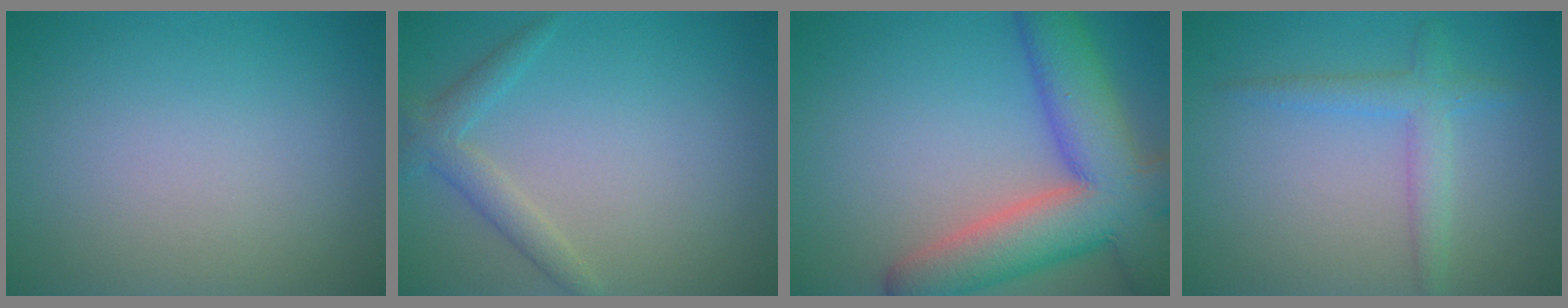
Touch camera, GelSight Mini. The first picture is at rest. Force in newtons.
{"total": 2.2, "press": 2.2, "slide": 0.1}
{"total": 10.7, "press": 10.7, "slide": 0.7}
{"total": 2.0, "press": 2.0, "slide": 0.1}